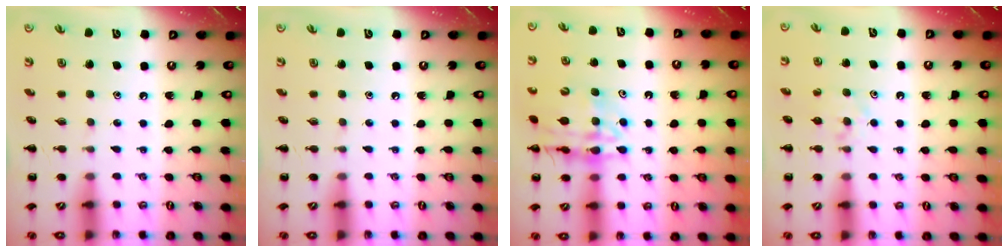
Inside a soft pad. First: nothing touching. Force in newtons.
{"total": 0.0}
{"total": 16.3, "press": 16.0, "slide": 3.1}
{"total": 4.5, "press": 4.2, "slide": 1.5}